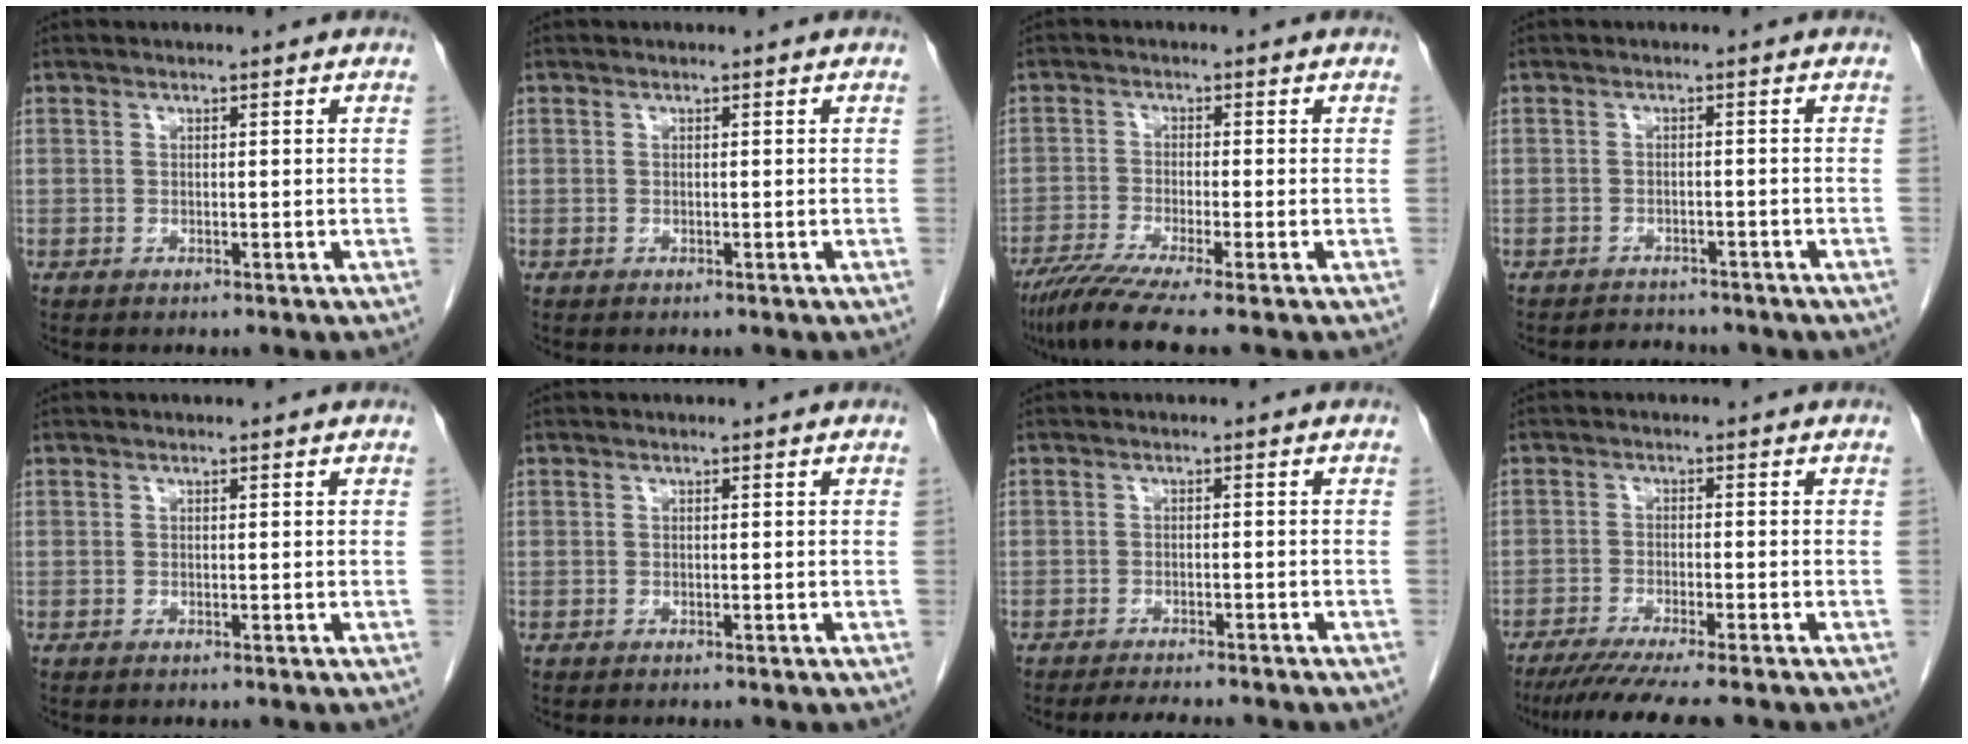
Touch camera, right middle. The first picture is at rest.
{"total": 0.0}
{"total": 7.4, "force": [-5.6, -1.0, 4.6], "torque": [-0.074, -0.024, -0.098]}
{"total": 4.9, "force": [-4.3, 2.1, 1.0], "torque": [-0.015, 0.005, -0.049]}
{"total": 0.0}
{"total": 0.0}
{"total": 6.8, "force": [-5.9, 1.0, 3.1], "torque": [-0.039, -0.008, -0.081]}
{"total": 9.4, "force": [-7.8, -0.3, 5.2], "torque": [-0.069, -0.026, -0.122]}